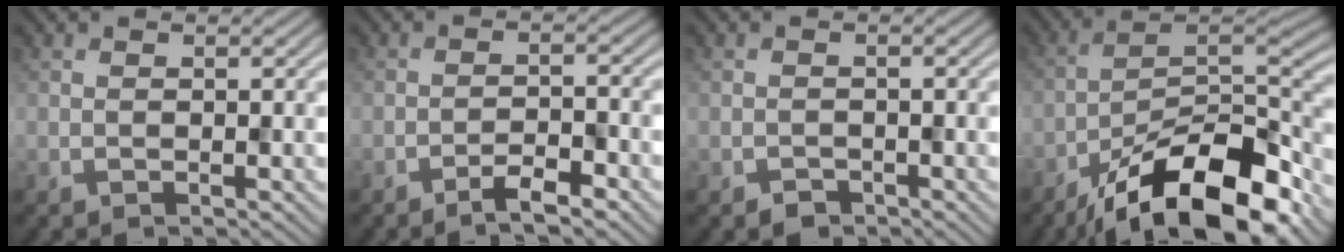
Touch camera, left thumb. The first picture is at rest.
{"total": 3.7, "force": [-2.6, 0.6, 2.5], "torque": [-0.045, 0.007, -0.050]}
{"total": 1.3, "force": [-1.1, 0.7, 0.3], "torque": [-0.005, -0.002, -0.023]}
{"total": 16.3, "force": [-11.0, 5.6, 10.7], "torque": [-0.181, -0.007, -0.194]}